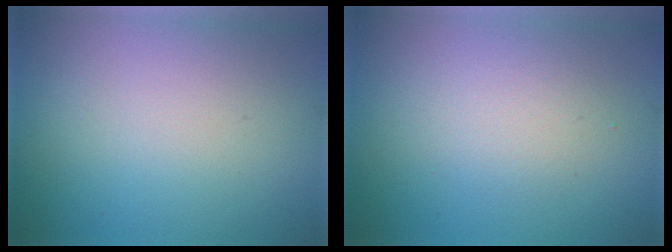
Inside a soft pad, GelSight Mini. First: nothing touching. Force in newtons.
{"total": 2.0, "press": 2.0, "slide": 0.1}